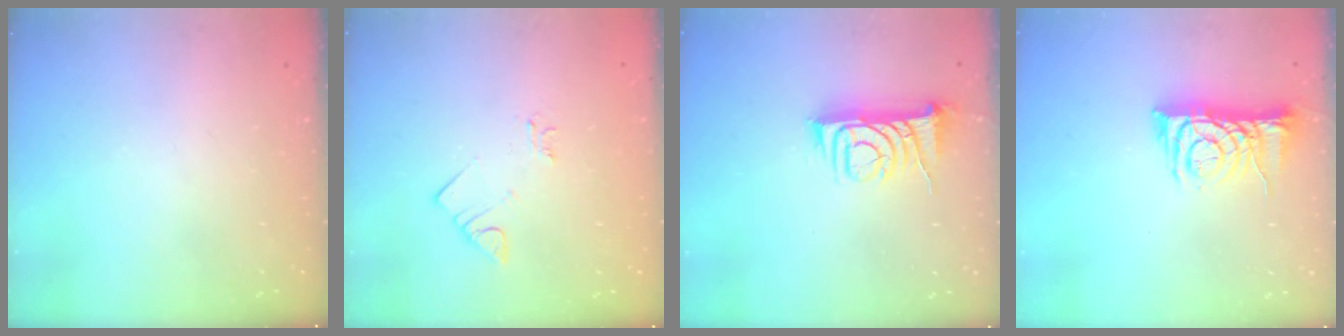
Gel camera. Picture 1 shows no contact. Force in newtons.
{"total": 3.3, "press": 3.2, "slide": 0.4}
{"total": 8.1, "press": 8.1, "slide": 0.6}
{"total": 7.9, "press": 7.9, "slide": 1.0}